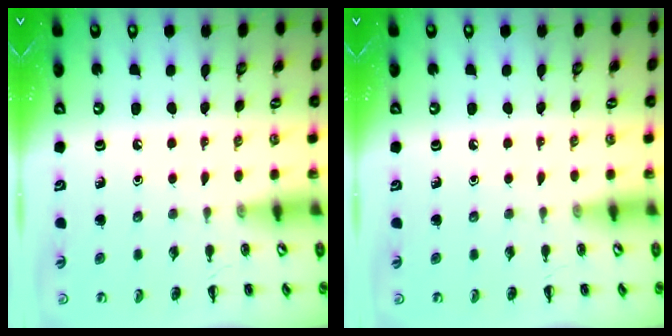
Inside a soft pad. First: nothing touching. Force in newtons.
{"total": 0.0}